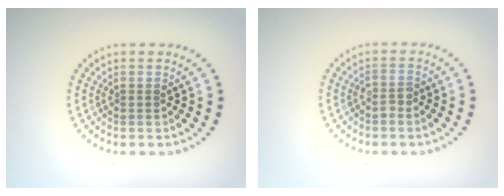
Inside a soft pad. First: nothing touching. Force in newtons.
{"total": 1.2, "press": 0.9, "slide": 0.7}